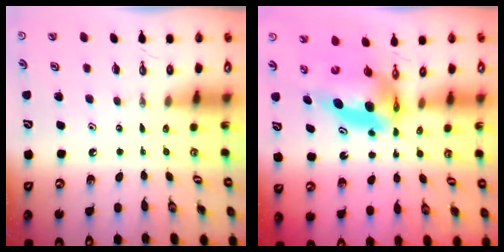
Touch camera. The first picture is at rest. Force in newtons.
{"total": 7.1, "press": 7.1, "slide": 0.7}